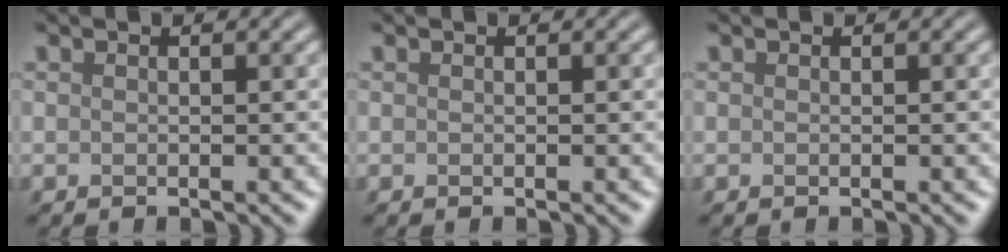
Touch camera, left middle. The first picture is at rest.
{"total": 0.0}
{"total": 0.0}